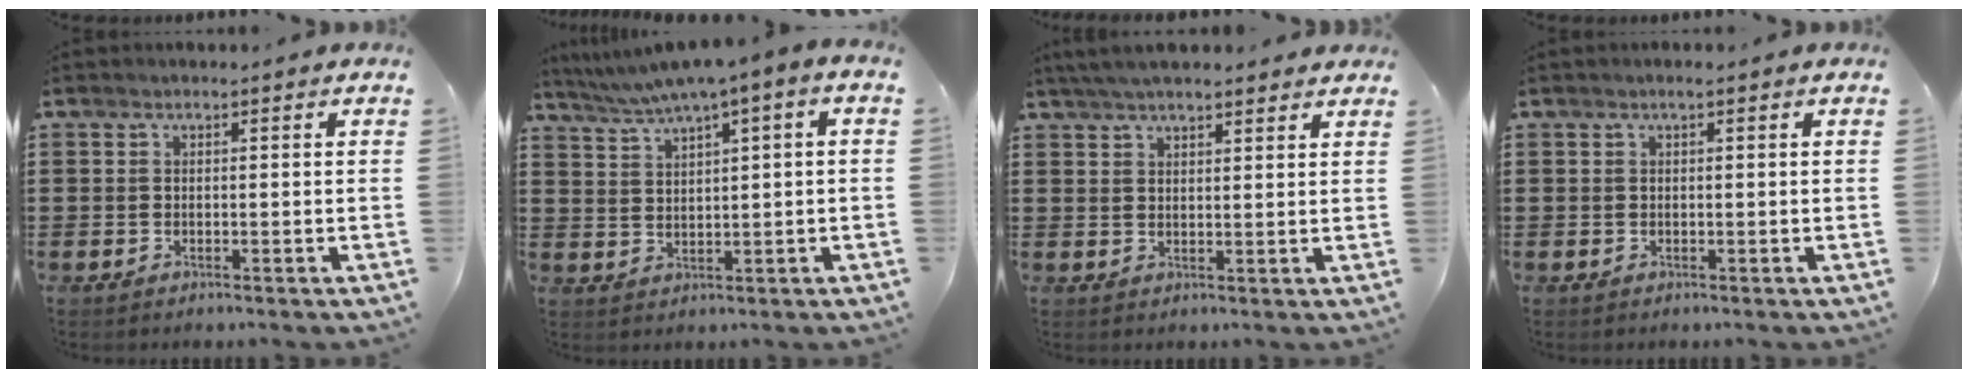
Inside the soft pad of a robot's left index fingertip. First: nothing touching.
{"total": 3.7, "force": [2.3, 0.2, 2.9], "torque": [-0.062, -0.014, 0.034]}
{"total": 3.8, "force": [3.5, 0.4, 1.6], "torque": [-0.039, 0.001, 0.064]}
{"total": 0.6, "force": [0.2, 0.0, 0.6], "torque": [-0.010, -0.001, 0.004]}